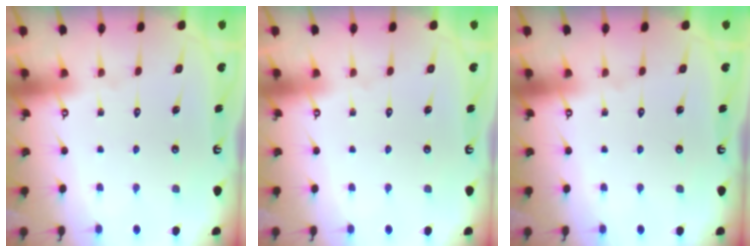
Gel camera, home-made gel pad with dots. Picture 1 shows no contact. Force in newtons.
{"total": 0.0}
{"total": 0.0}